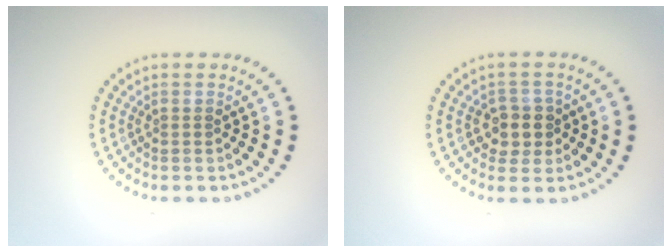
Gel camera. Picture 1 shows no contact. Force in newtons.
{"total": 2.7, "press": 2.5, "slide": 1.0}